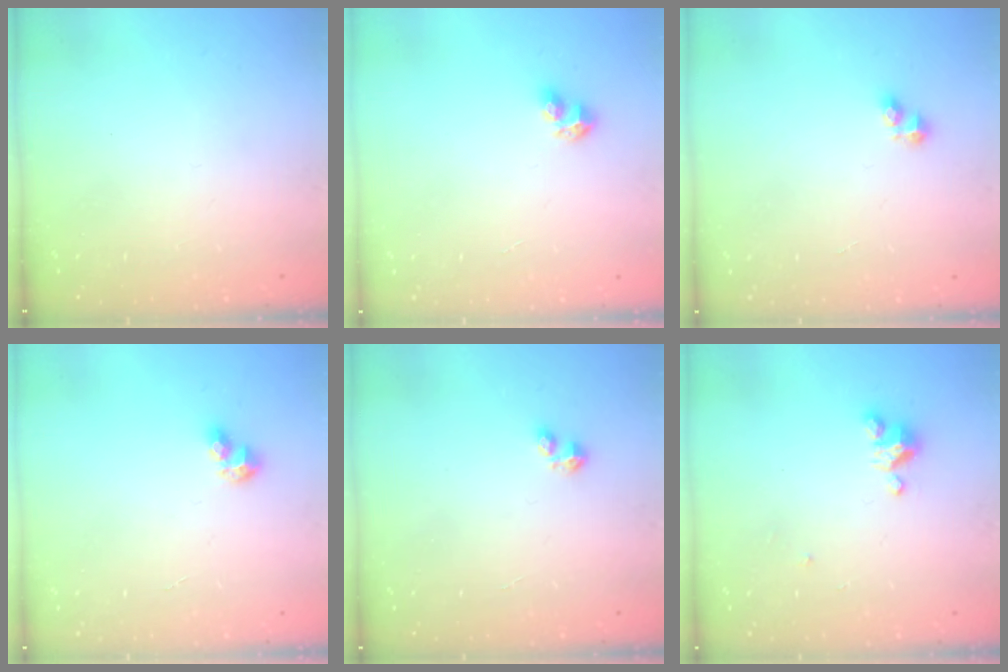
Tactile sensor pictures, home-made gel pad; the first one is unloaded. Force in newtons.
{"total": 4.7, "press": 4.6, "slide": 0.9}
{"total": 2.4, "press": 2.4, "slide": 0.3}
{"total": 5.6, "press": 5.6, "slide": 0.4}
{"total": 2.4, "press": 2.4, "slide": 0.3}
{"total": 2.9, "press": 2.9, "slide": 0.3}